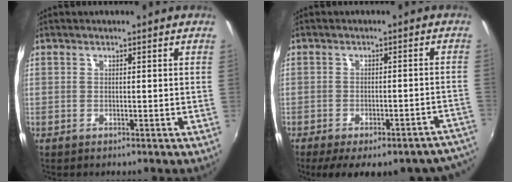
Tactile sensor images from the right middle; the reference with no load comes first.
{"total": 16.5, "force": [-13.5, 4.5, 8.4], "torque": [-0.116, -0.018, -0.158]}